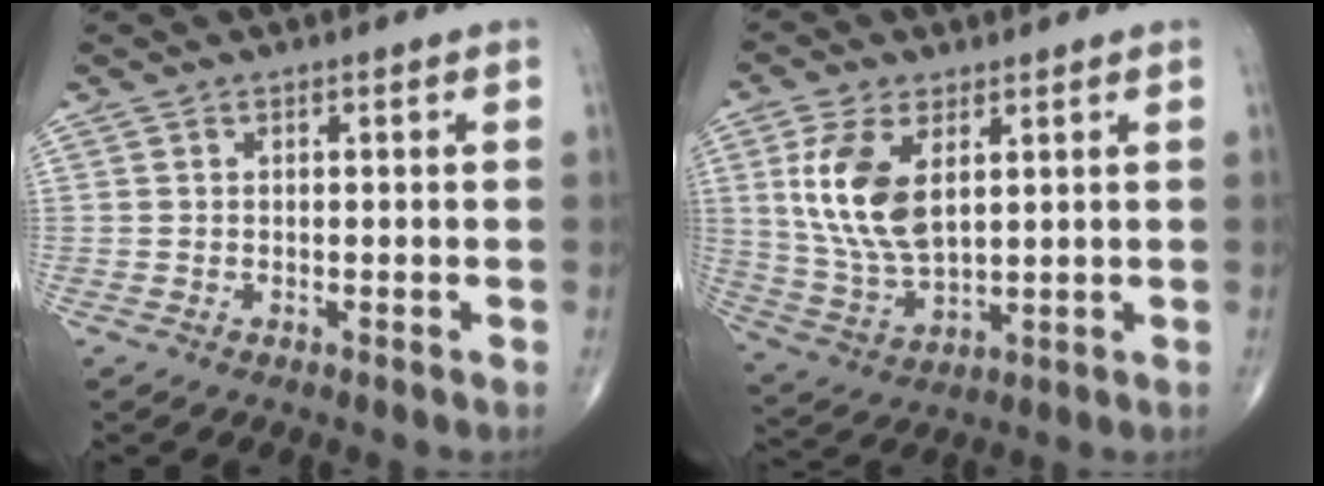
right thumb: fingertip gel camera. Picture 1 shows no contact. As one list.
[{"total": 12.5, "force": [3.7, 6.6, 10.0], "torque": [-0.203, -0.014, 0.084]}]